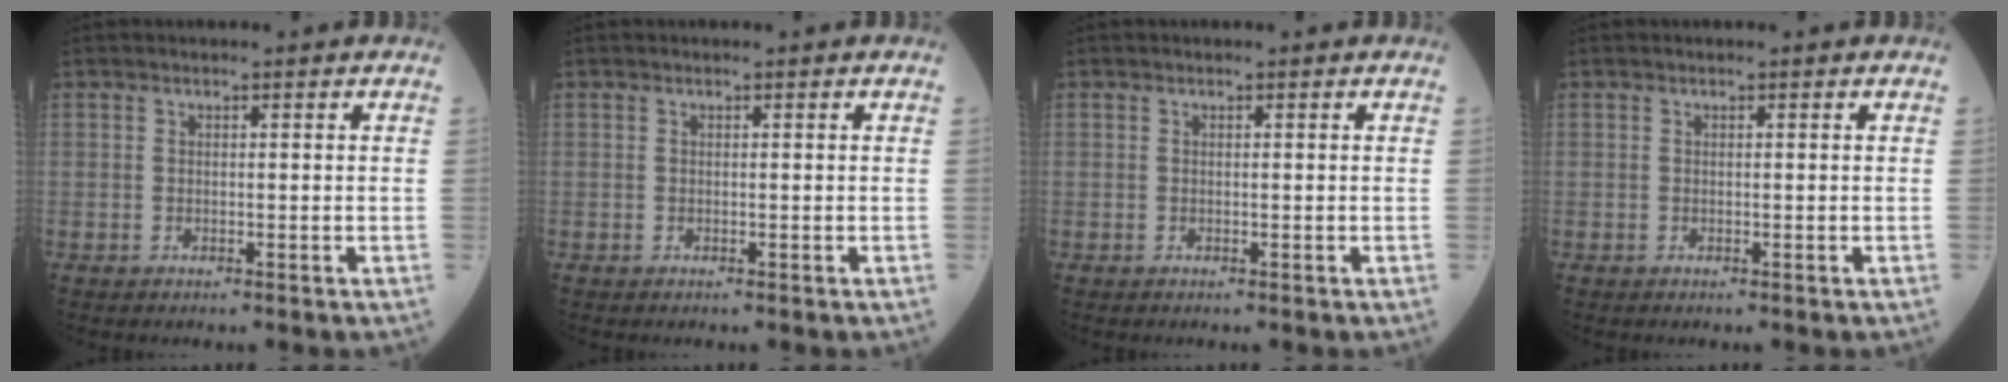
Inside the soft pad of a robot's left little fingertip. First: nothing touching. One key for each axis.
{"total": 0.0}
{"total": 0.0}
{"total": 0.0}